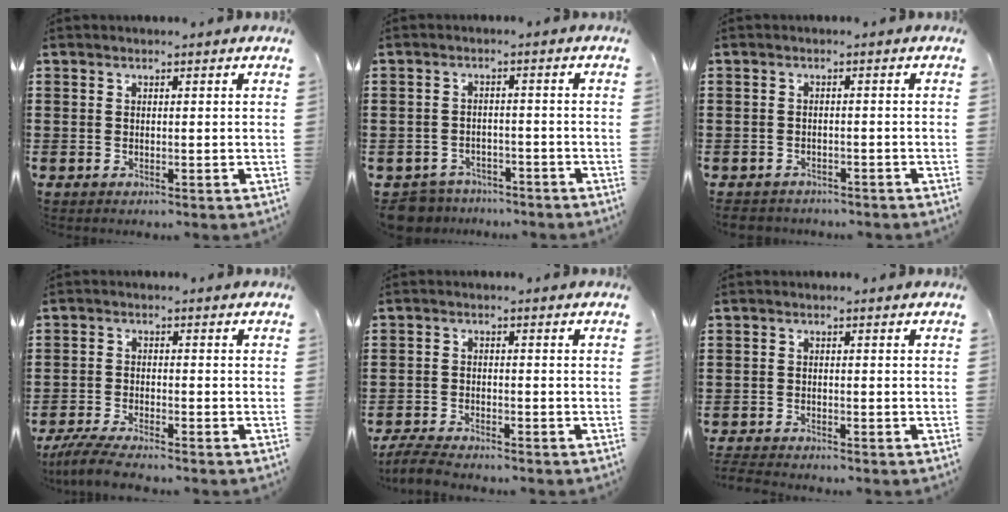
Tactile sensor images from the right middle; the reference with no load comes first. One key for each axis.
{"total": 3.9, "fx": -3.8, "fy": 0.7, "fz": -0.1, "tx": -0.013, "ty": -0.001, "tz": -0.083}
{"total": 1.6, "fx": -1.6, "fy": 0.3, "fz": -0.1, "tx": -0.005, "ty": -0.003, "tz": -0.036}
{"total": 4.4, "fx": -4.1, "fy": 0.1, "fz": 1.6, "tx": -0.048, "ty": -0.014, "tz": -0.084}
{"total": 4.1, "fx": -3.9, "fy": 0.4, "fz": 1.0, "tx": -0.032, "ty": -0.004, "tz": -0.082}
{"total": 2.2, "fx": -2.2, "fy": -0.1, "fz": 0.0, "tx": -0.005, "ty": -0.004, "tz": -0.046}